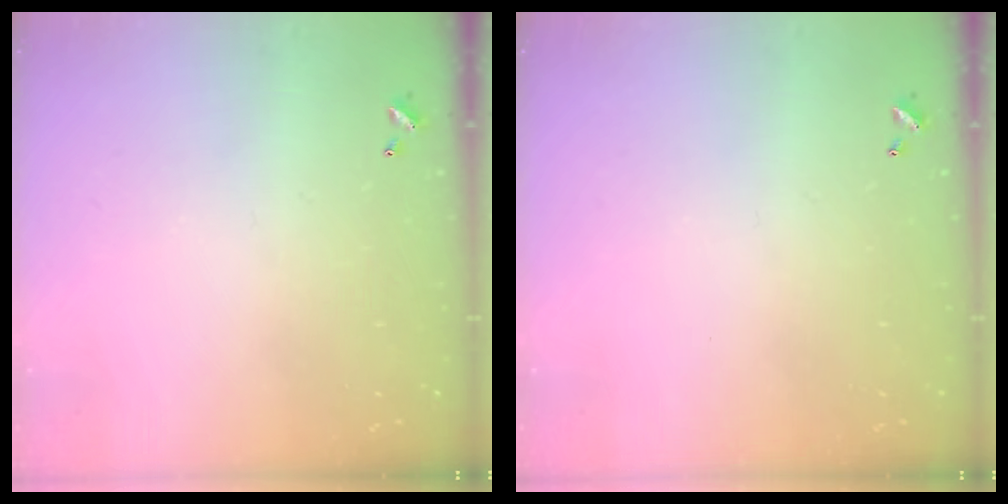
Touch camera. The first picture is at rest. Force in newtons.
{"total": 0.0}